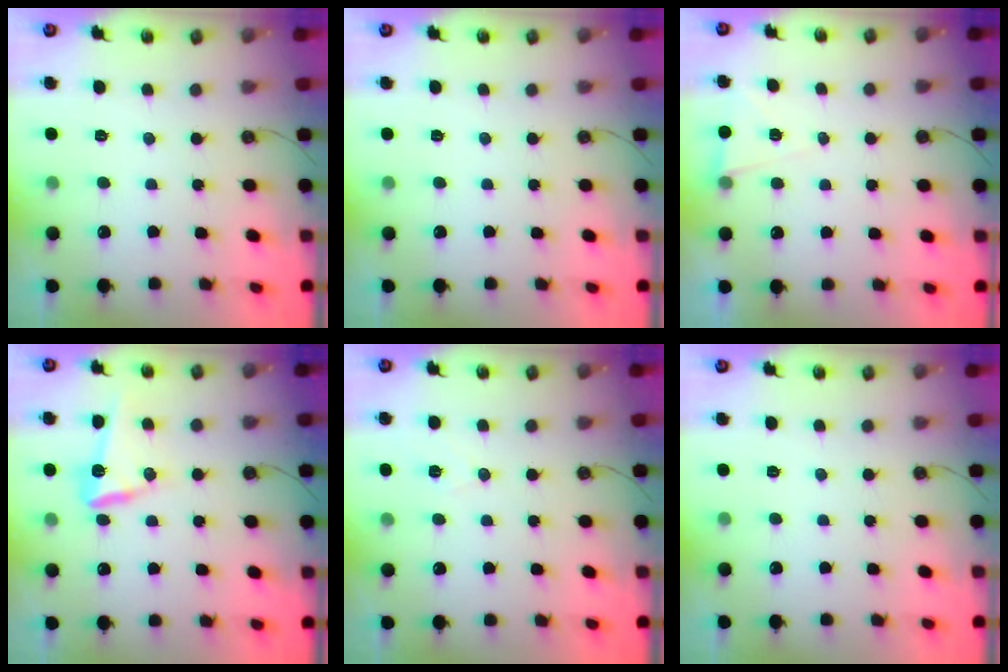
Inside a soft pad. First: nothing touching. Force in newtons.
{"total": 0.0}
{"total": 6.8, "press": 5.3, "slide": 4.2}
{"total": 11.7, "press": 11.6, "slide": 1.3}
{"total": 7.0, "press": 5.3, "slide": 4.6}
{"total": 0.0}